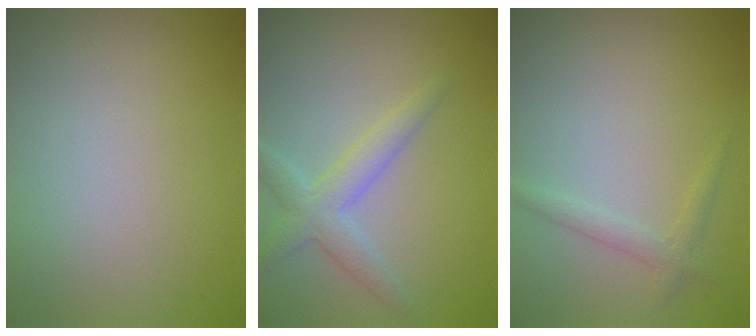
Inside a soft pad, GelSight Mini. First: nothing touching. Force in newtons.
{"total": 2.8, "press": 2.8, "slide": 0.1}
{"total": 1.4, "press": 1.4, "slide": 0.0}